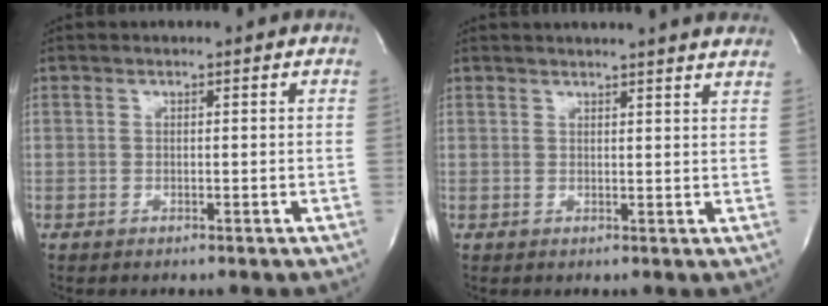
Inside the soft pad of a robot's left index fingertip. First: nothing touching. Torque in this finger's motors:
{"motor_torque": [0.08, -0.18, 0.55, 0.10]}